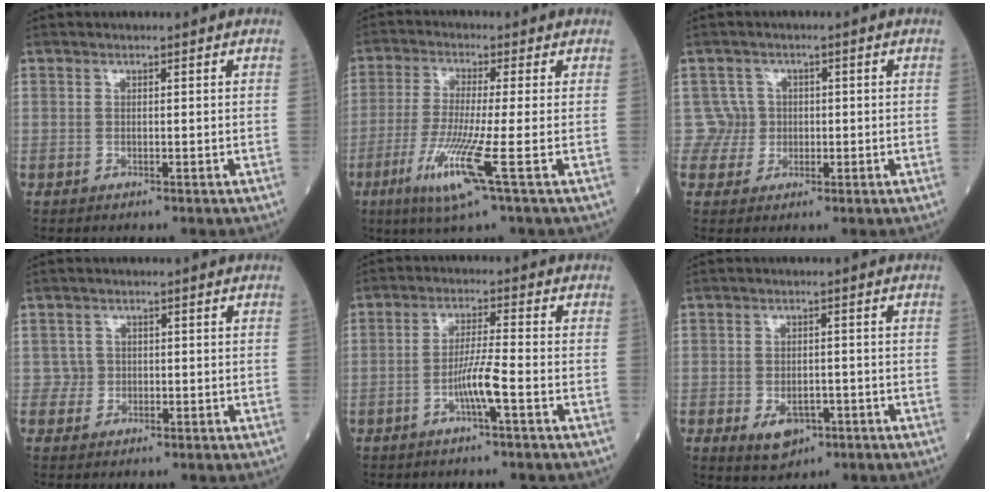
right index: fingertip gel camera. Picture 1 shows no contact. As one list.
[{"total": 9.2, "force": [-3.6, -0.9, 8.5], "torque": [-0.176, -0.030, -0.074]}, {"total": 3.4, "force": [0.3, 3.3, -0.9], "torque": [0.039, 0.009, 0.000]}, {"total": 1.7, "force": [0.1, 1.7, -0.3], "torque": [0.016, 0.007, 0.000]}, {"total": 4.8, "force": [-2.0, -0.5, 4.3], "torque": [-0.088, 0.002, -0.039]}, {"total": 4.8, "force": [-2.1, 3.2, 2.9], "torque": [-0.043, 0.000, -0.022]}]